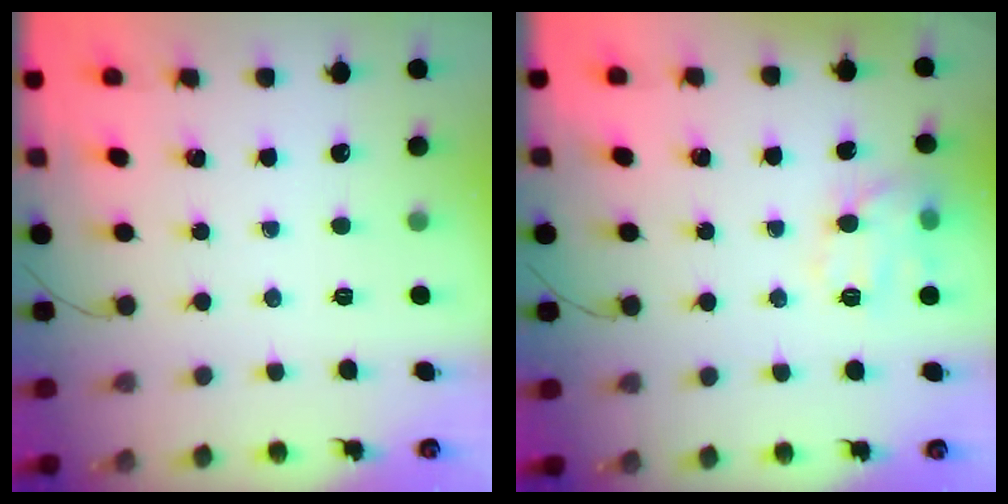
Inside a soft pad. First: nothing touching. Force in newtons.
{"total": 11.5, "press": 11.4, "slide": 0.5}